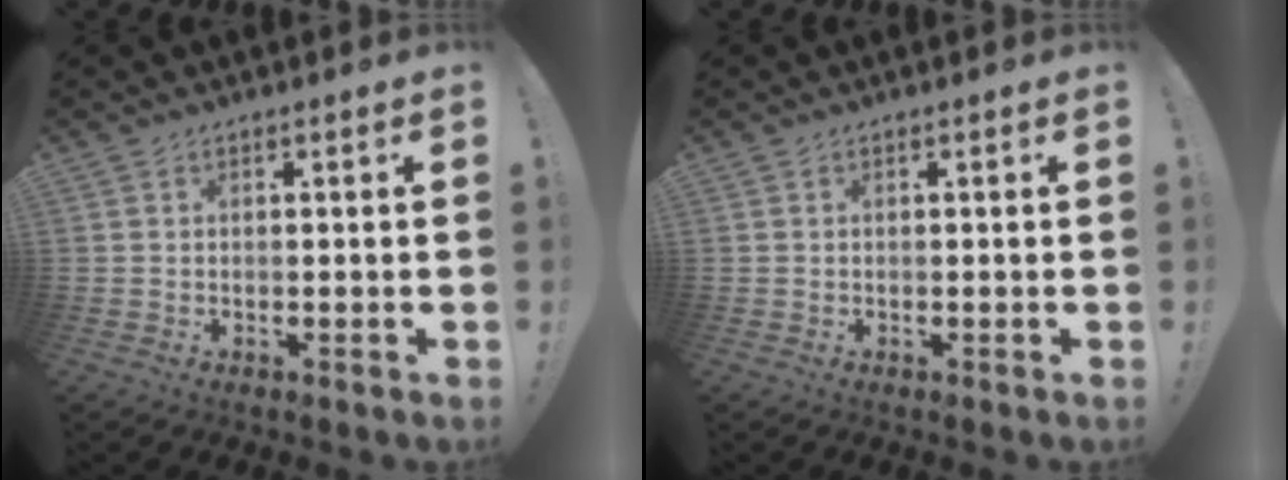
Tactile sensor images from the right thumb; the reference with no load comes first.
{"total": 0.0}